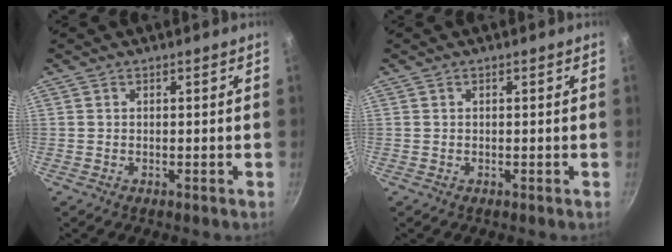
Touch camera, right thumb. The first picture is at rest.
{"total": 0.0}